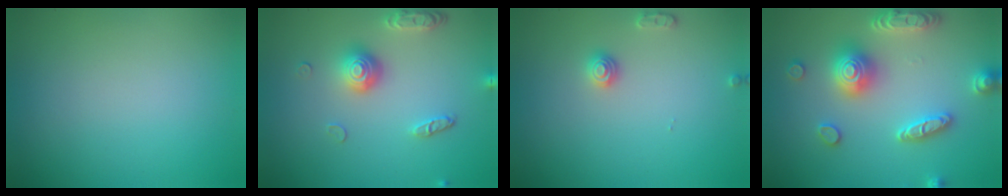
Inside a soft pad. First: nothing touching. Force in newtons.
{"total": 3.6, "press": 2.9, "slide": 2.2}
{"total": 1.4, "press": 1.4, "slide": 0.1}
{"total": 5.4, "press": 5.3, "slide": 0.9}